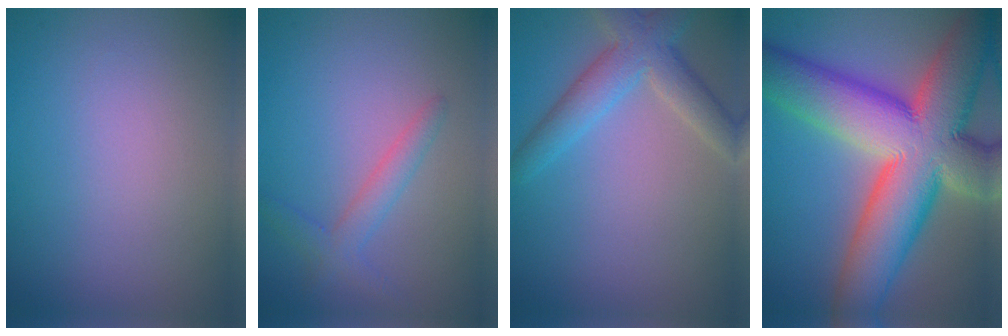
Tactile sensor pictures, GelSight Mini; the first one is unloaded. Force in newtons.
{"total": 2.2, "press": 2.2, "slide": 0.1}
{"total": 4.2, "press": 4.2, "slide": 0.3}
{"total": 16.2, "press": 16.1, "slide": 1.4}